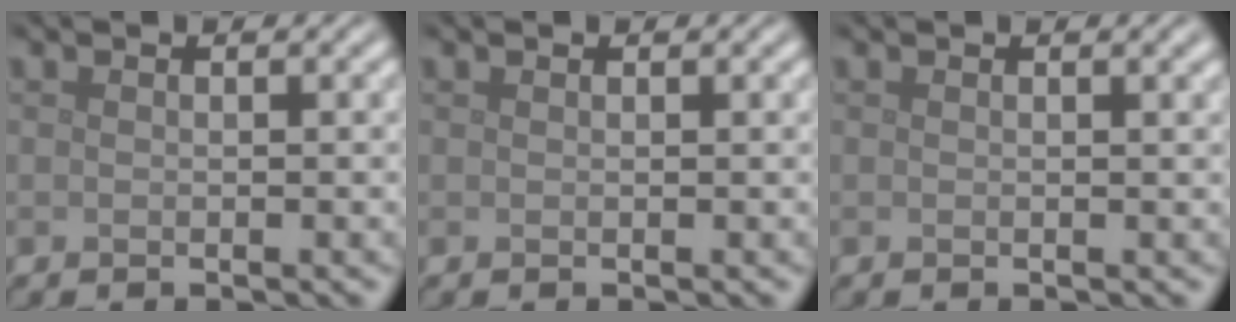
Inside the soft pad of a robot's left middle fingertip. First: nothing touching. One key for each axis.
{"total": 0.0}
{"total": 1.1, "fx": 0.6, "fy": 0.3, "fz": 0.9, "tx": -0.006, "ty": 0.005, "tz": 0.008}